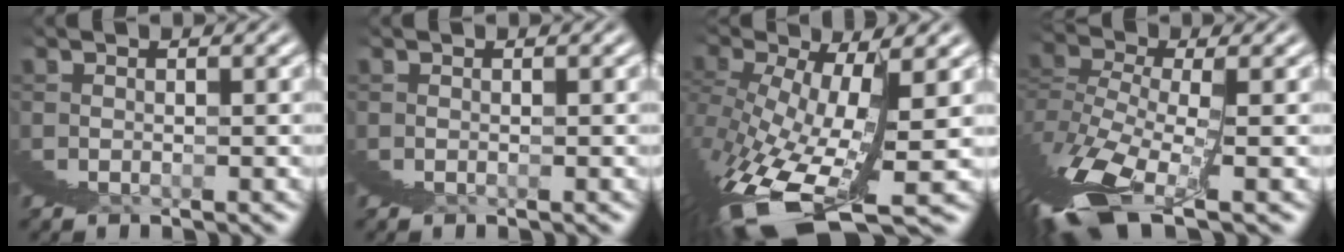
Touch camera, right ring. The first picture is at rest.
{"total": 0.0}
{"total": 7.8, "force": [-2.1, 2.2, 7.2], "torque": [-0.135, -0.032, -0.001]}
{"total": 3.3, "force": [0.2, -0.2, 3.3], "torque": [-0.059, -0.002, 0.009]}